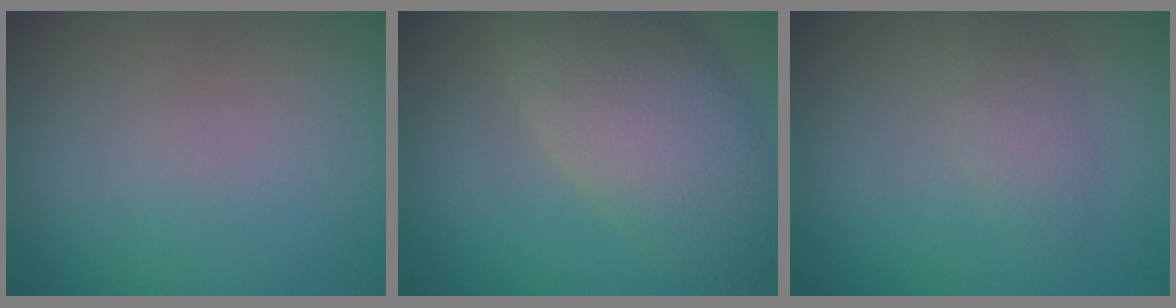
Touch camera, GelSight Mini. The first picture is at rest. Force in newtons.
{"total": 8.7, "press": 8.7, "slide": 0.4}
{"total": 2.1, "press": 2.1, "slide": 0.1}